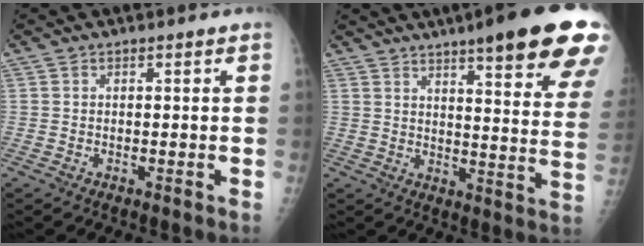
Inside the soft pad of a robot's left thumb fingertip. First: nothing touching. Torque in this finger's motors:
{"motor_torque": [3.45, 1.55, 1.81, -0.96, 0.16]}